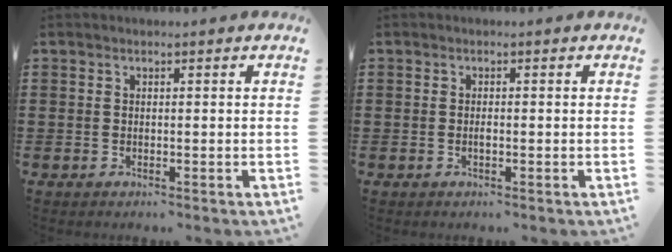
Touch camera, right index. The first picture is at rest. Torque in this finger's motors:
{"motor_torque": [1.90, 0.24, 0.08, 0.01]}